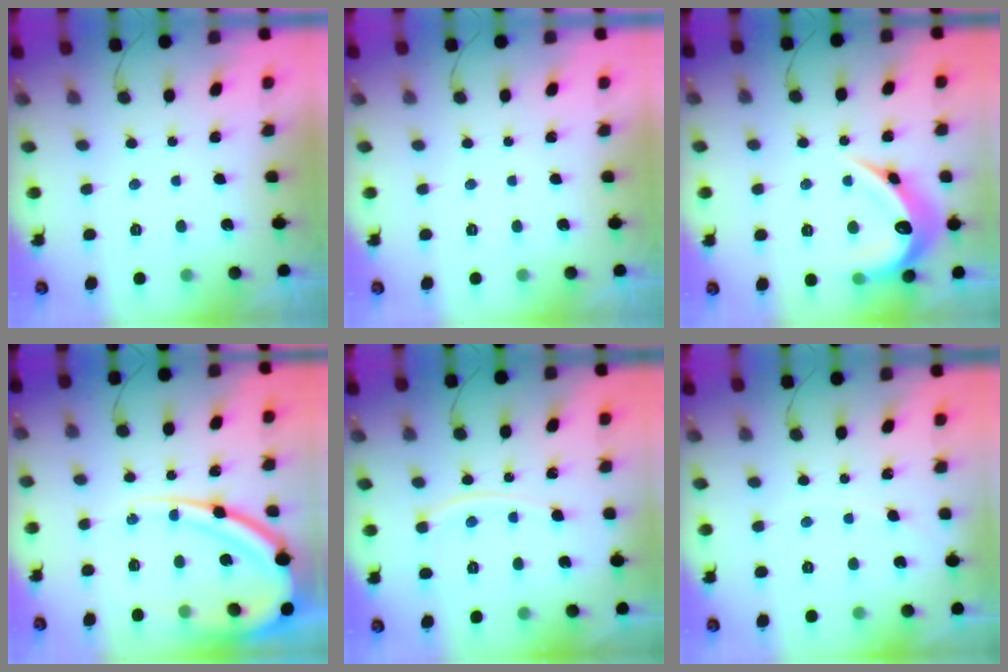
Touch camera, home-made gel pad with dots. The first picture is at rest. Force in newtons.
{"total": 0.0}
{"total": 16.1, "press": 16.1, "slide": 0.3}
{"total": 18.6, "press": 18.5, "slide": 2.0}
{"total": 6.4, "press": 6.4, "slide": 0.8}
{"total": 1.8, "press": 1.8, "slide": 0.3}